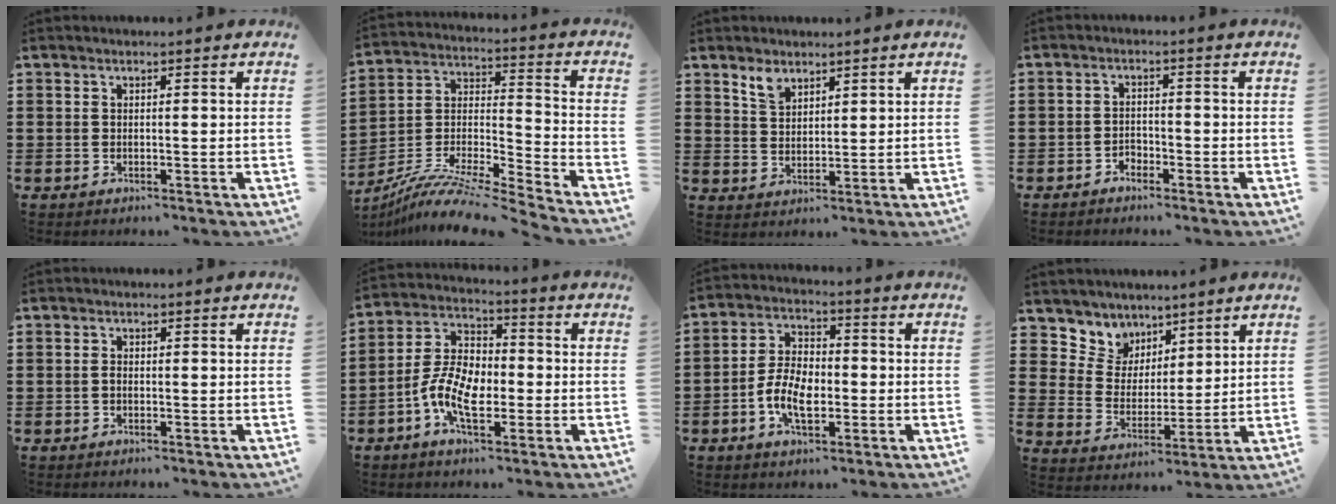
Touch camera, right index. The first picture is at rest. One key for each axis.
{"total": 10.4, "fx": -9.2, "fy": 0.7, "fz": 4.7, "tx": -0.092, "ty": 0.007, "tz": -0.188}
{"total": 3.4, "fx": 2.6, "fy": 1.7, "fz": 1.3, "tx": -0.034, "ty": 0.005, "tz": 0.050}
{"total": 1.7, "fx": -1.4, "fy": 0.9, "fz": 0.3, "tx": -0.012, "ty": 0.001, "tz": -0.031}
{"total": 0.7, "fx": -0.2, "fy": 0.4, "fz": 0.5, "tx": -0.020, "ty": -0.004, "tz": -0.007}
{"total": 8.9, "fx": -2.7, "fy": 4.9, "fz": 7.0, "tx": -0.170, "ty": -0.002, "tz": -0.058}
{"total": 7.2, "fx": -2.2, "fy": 4.0, "fz": 5.6, "tx": -0.125, "ty": 0.004, "tz": -0.046}
{"total": 6.2, "fx": 4.5, "fy": 4.1, "fz": -1.1, "tx": -0.026, "ty": -0.036, "tz": 0.083}